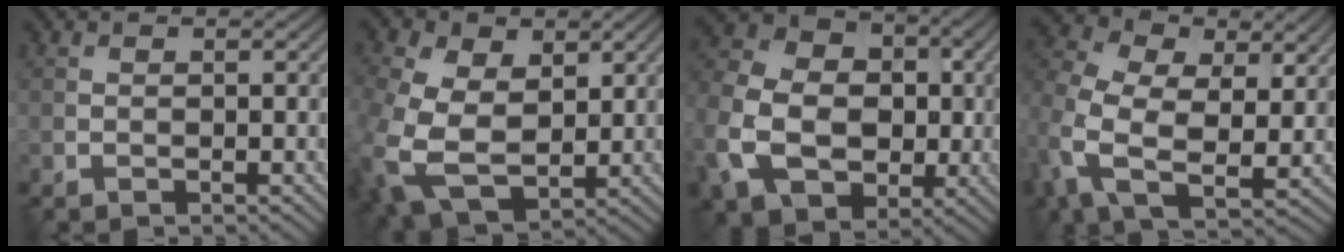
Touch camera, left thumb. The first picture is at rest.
{"total": 12.1, "force": [-0.2, 8.7, 8.4], "torque": [-0.246, -0.026, 0.008]}
{"total": 14.6, "force": [-2.9, 11.3, 8.8], "torque": [-0.237, -0.025, -0.053]}
{"total": 10.7, "force": [1.6, 7.2, 7.7], "torque": [-0.203, -0.011, 0.024]}